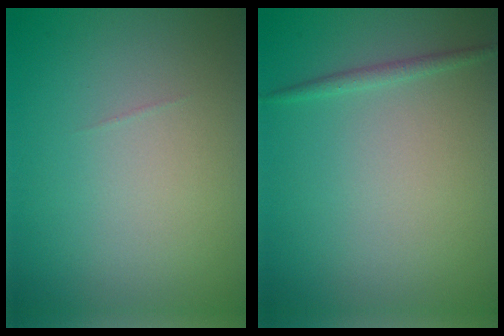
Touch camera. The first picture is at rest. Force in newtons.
{"total": 0.9, "press": 0.9, "slide": 0.1}